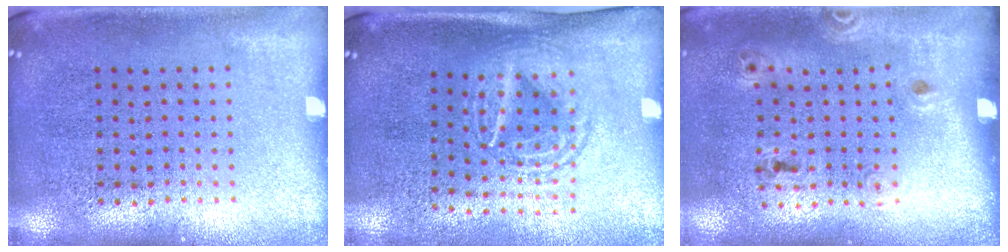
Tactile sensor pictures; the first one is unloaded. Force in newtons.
{"total": 1.7, "press": 1.4, "slide": 1.0}
{"total": 1.3, "press": 0.8, "slide": 1.1}